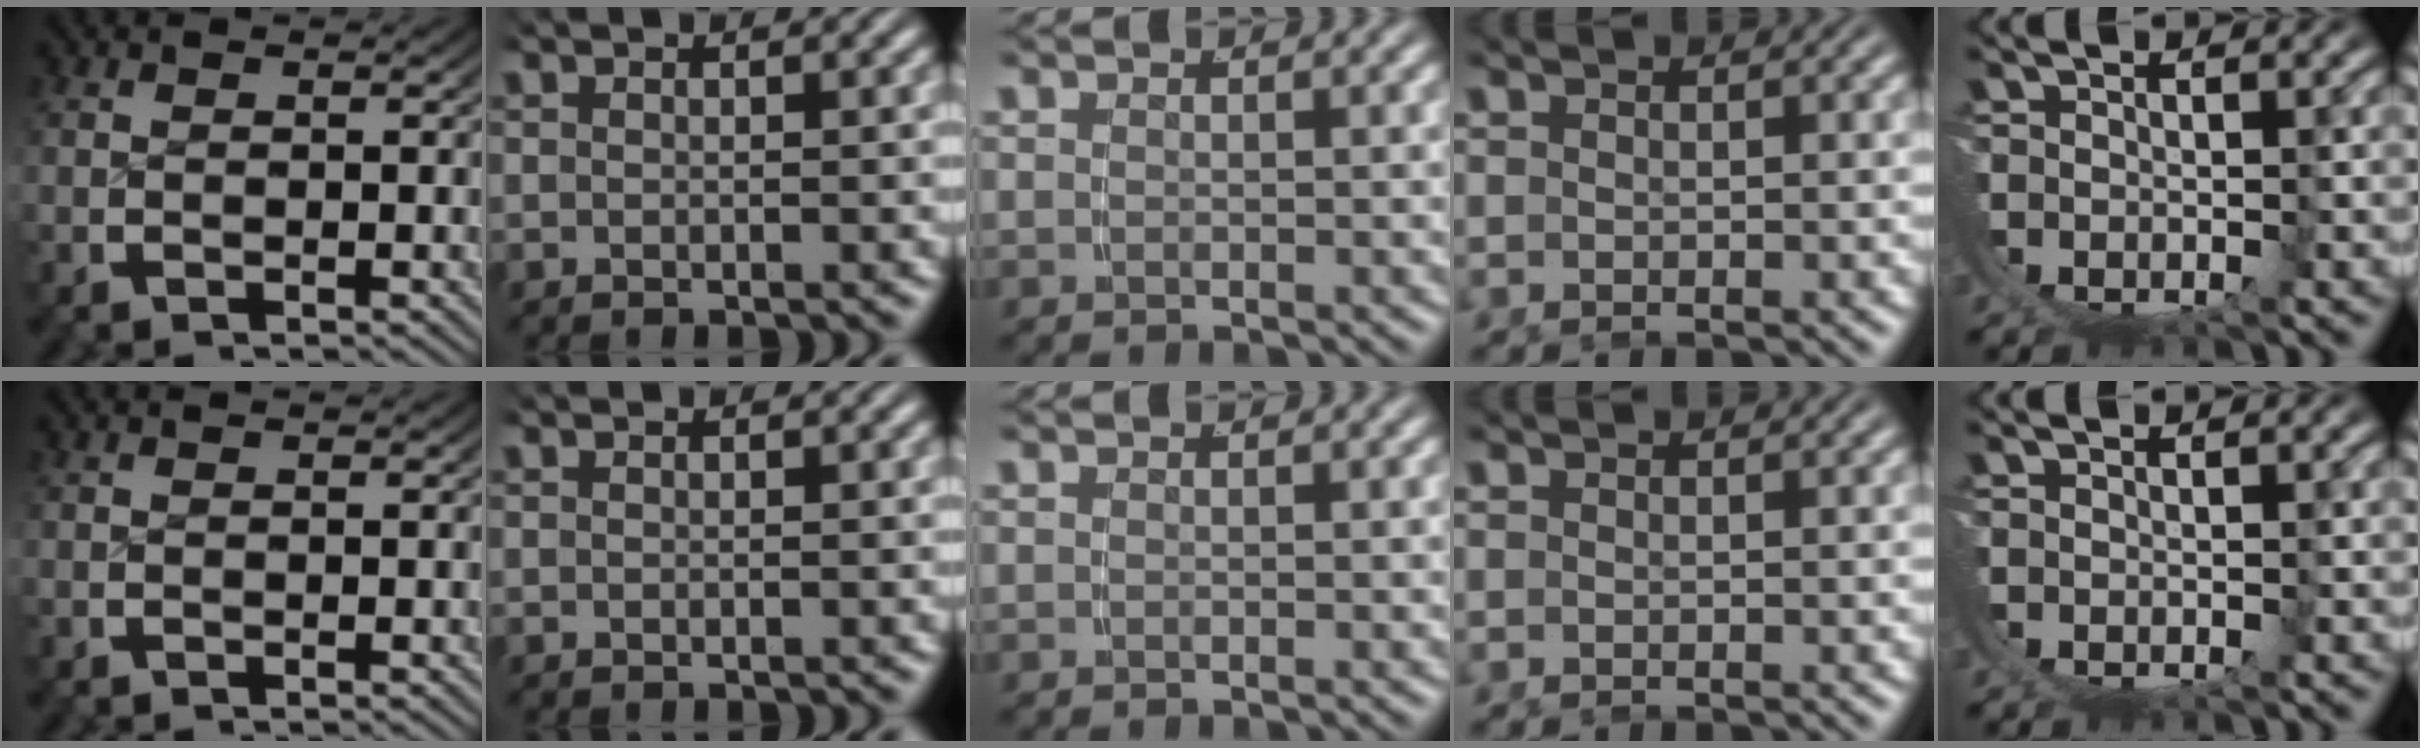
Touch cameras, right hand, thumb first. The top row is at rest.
{}